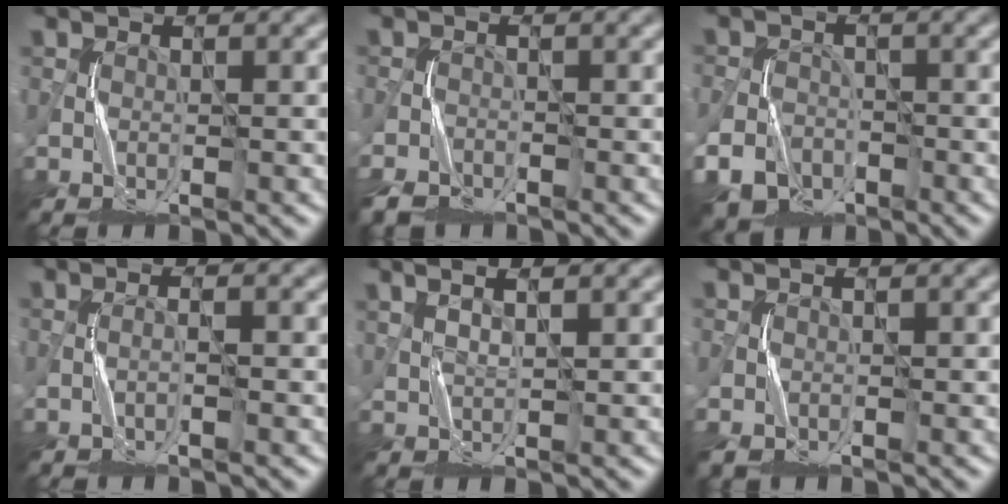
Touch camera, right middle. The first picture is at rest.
{"total": 2.6, "force": [-2.3, 0.9, 0.8], "torque": [-0.013, -0.011, -0.051]}
{"total": 4.1, "force": [-2.7, 2.8, 1.4], "torque": [-0.026, -0.011, -0.052]}
{"total": 0.9, "force": [-0.4, -0.4, 0.7], "torque": [-0.009, 0.003, -0.009]}
{"total": 2.1, "force": [1.7, 0.2, 1.2], "torque": [-0.010, 0.003, 0.011]}
{"total": 1.2, "force": [-0.8, 0.5, 0.6], "torque": [-0.018, -0.003, -0.019]}